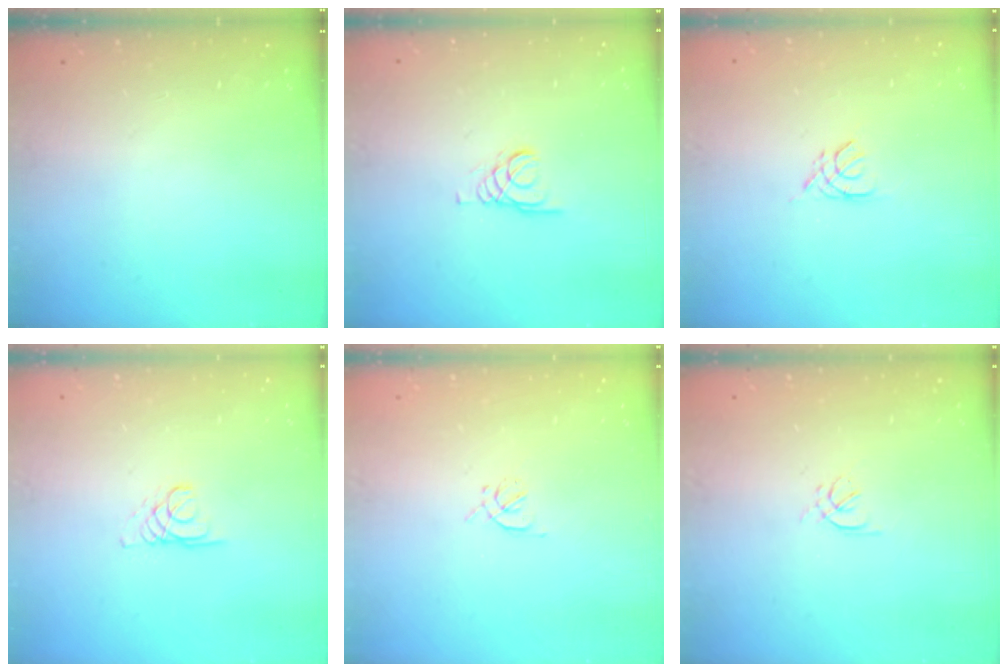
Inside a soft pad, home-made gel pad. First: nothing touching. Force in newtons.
{"total": 1.5, "press": 1.4, "slide": 0.1}
{"total": 2.7, "press": 2.7, "slide": 0.5}
{"total": 1.4, "press": 1.3, "slide": 0.1}
{"total": 1.2, "press": 1.2, "slide": 0.4}
{"total": 1.5, "press": 1.4, "slide": 0.6}